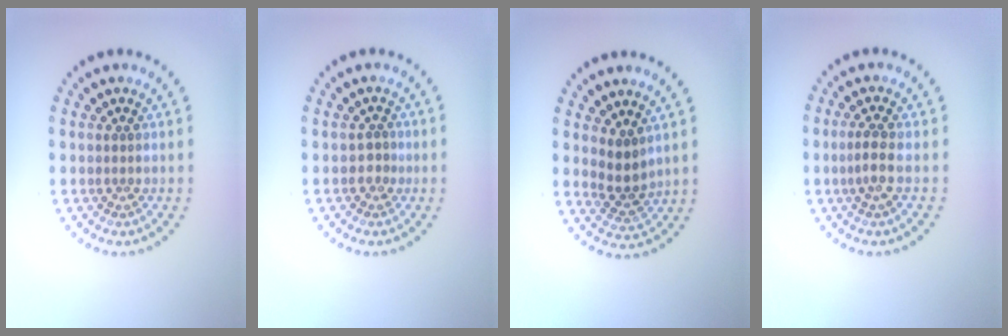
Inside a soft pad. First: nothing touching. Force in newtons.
{"total": 1.0, "press": 0.8, "slide": 0.5}
{"total": 2.3, "press": 1.9, "slide": 1.3}
{"total": 1.7, "press": 1.3, "slide": 1.0}